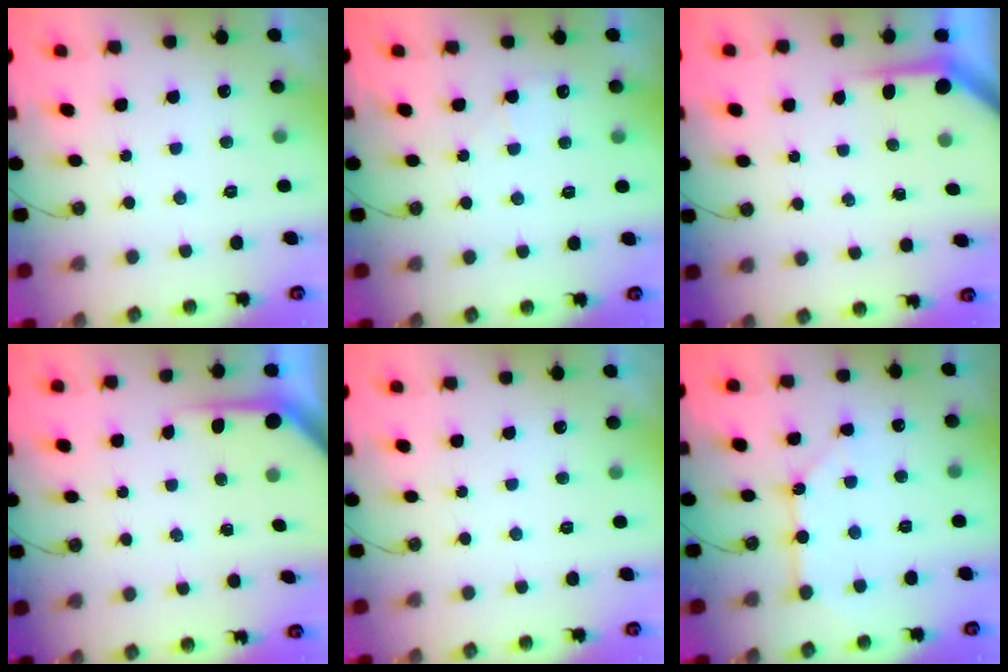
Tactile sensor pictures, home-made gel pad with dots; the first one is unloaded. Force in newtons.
{"total": 4.3, "press": 4.2, "slide": 0.5}
{"total": 3.6, "press": 3.6, "slide": 0.4}
{"total": 4.1, "press": 4.1, "slide": 0.2}
{"total": 0.0}
{"total": 4.2, "press": 4.1, "slide": 0.4}